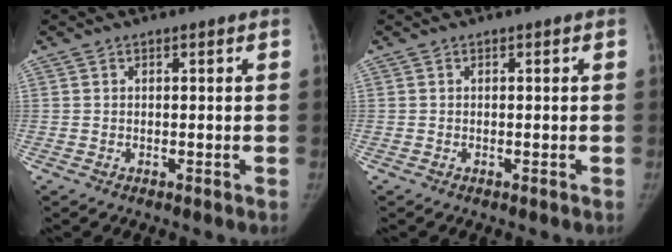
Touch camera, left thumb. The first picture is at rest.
{"total": 0.0}